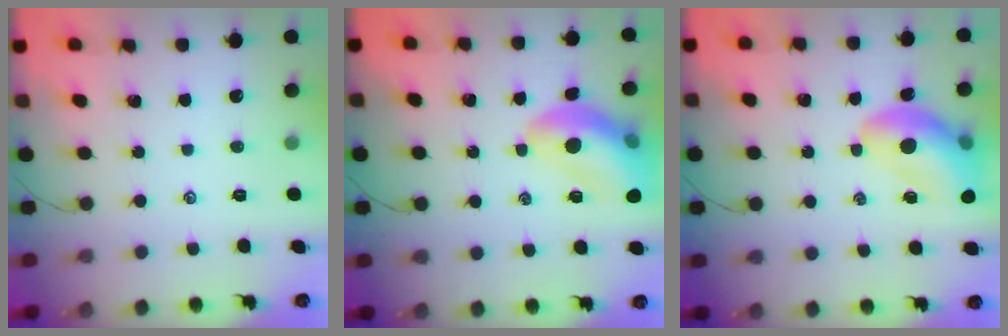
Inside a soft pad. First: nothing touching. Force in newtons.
{"total": 14.0, "press": 13.7, "slide": 3.0}
{"total": 12.6, "press": 12.1, "slide": 3.4}